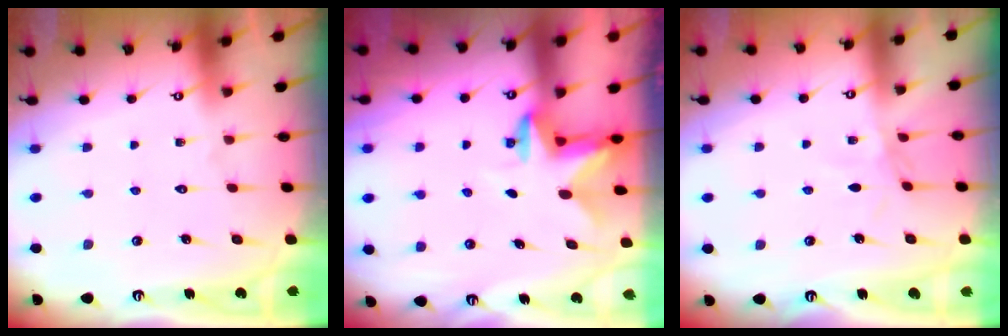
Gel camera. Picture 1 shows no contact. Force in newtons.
{"total": 2.8, "press": 2.8, "slide": 0.5}
{"total": 1.9, "press": 1.9, "slide": 0.5}